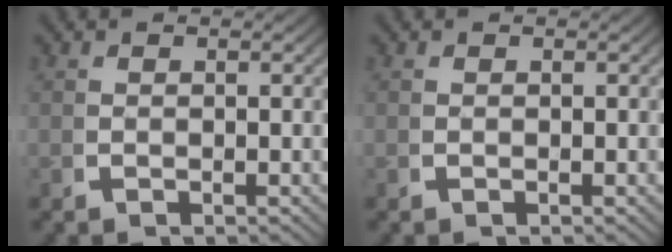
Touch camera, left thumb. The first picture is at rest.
{"total": 0.0}